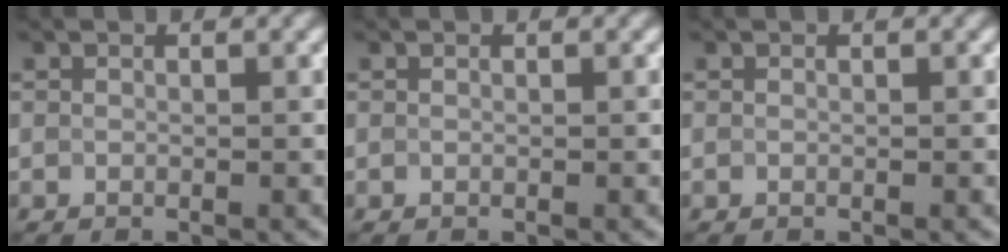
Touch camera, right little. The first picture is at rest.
{"total": 0.0}
{"total": 0.0}